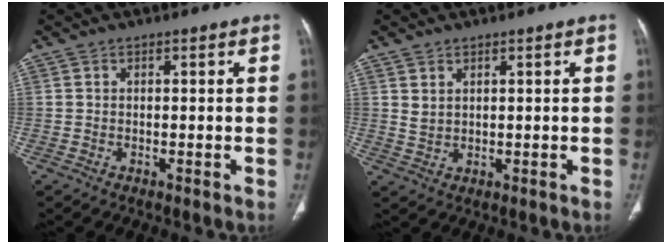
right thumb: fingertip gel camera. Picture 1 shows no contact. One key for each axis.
{"total": 2.2, "fx": 1.3, "fy": 1.3, "fz": 1.1, "tx": -0.013, "ty": -0.009, "tz": 0.032}